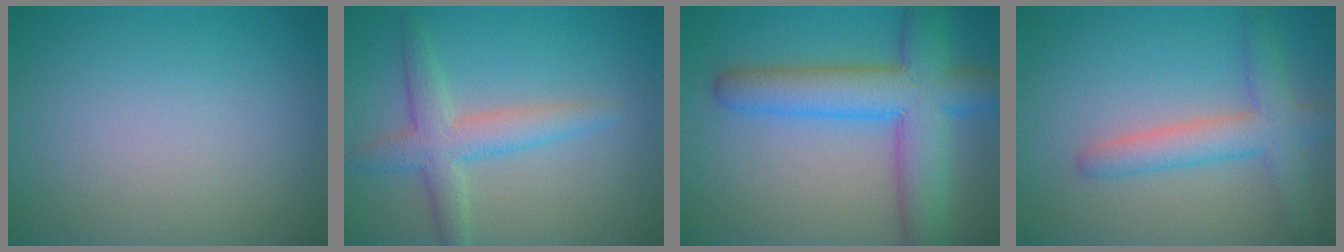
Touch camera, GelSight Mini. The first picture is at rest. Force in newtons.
{"total": 3.9, "press": 3.9, "slide": 0.2}
{"total": 8.4, "press": 8.4, "slide": 0.4}
{"total": 4.0, "press": 4.0, "slide": 0.3}